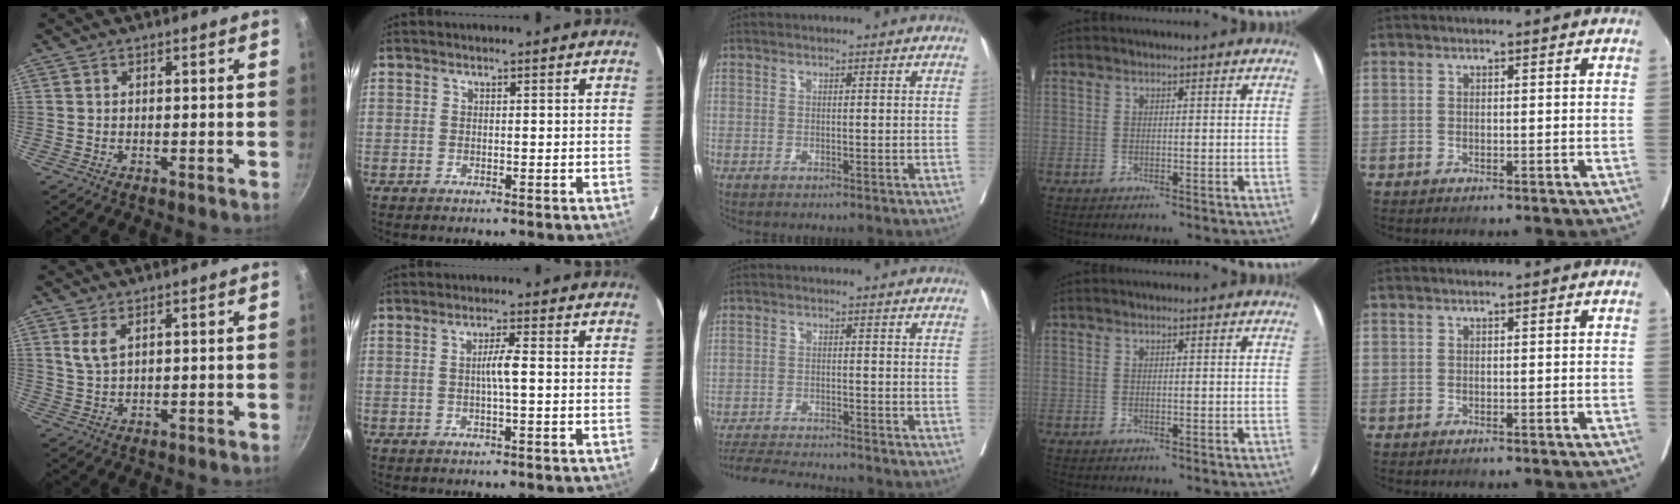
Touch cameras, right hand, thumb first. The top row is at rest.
{"thumb": {"total": 3.2, "force": [1.6, 1.4, 2.4], "torque": [-0.051, -0.004, 0.041]}, "index": {"total": 2.9, "force": [-0.1, -0.2, 2.9], "torque": [-0.051, 0.000, -0.002]}, "middle": {"total": 7.5, "force": [-7.2, -0.2, 1.9], "torque": [-0.030, -0.013, -0.121]}}